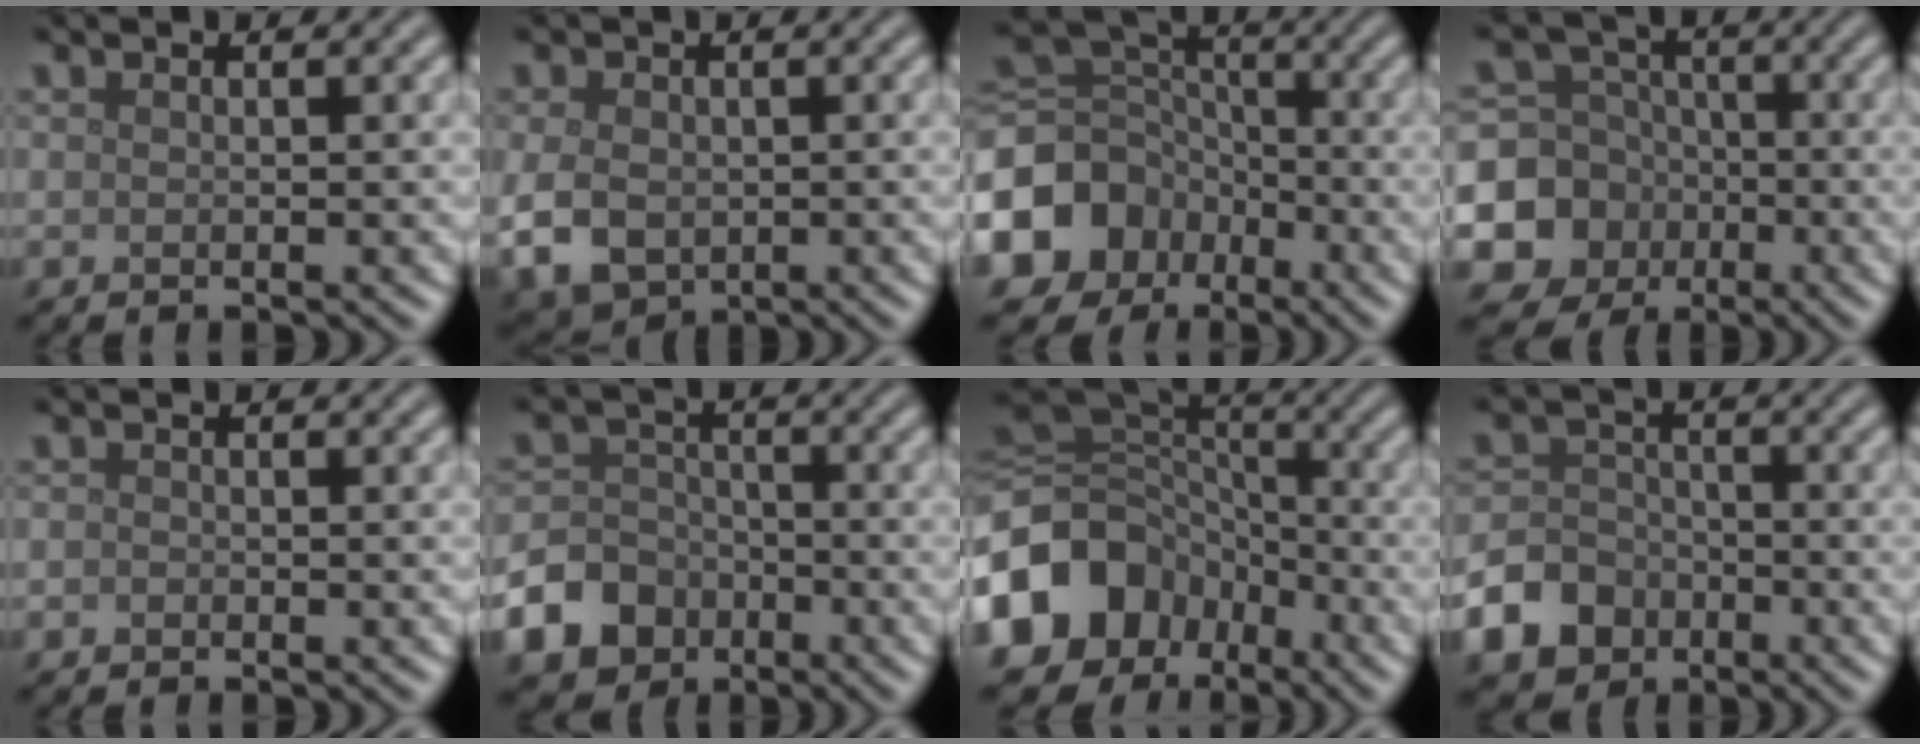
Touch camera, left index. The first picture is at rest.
{"total": 6.0, "force": [-1.3, 4.5, 3.8], "torque": [-0.088, -0.020, -0.021]}
{"total": 11.6, "force": [-5.5, 9.4, 4.0], "torque": [-0.123, -0.008, -0.115]}
{"total": 11.7, "force": [-3.6, 10.8, 2.7], "torque": [-0.077, -0.027, -0.086]}
{"total": 0.7, "force": [-0.4, 0.6, 0.2], "torque": [-0.001, -0.003, -0.008]}
{"total": 11.1, "force": [-5.6, 9.3, 2.4], "torque": [-0.059, -0.037, -0.117]}
{"total": 14.9, "force": [-6.2, 12.0, 6.2], "torque": [-0.161, -0.008, -0.127]}
{"total": 9.3, "force": [-5.0, 7.5, 2.2], "torque": [-0.043, -0.032, -0.110]}